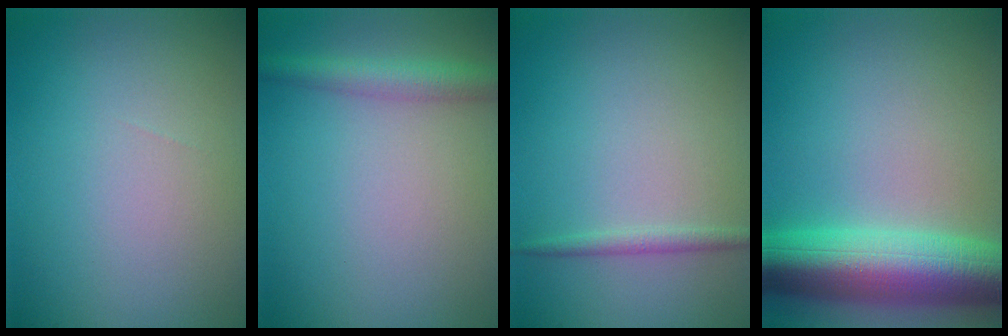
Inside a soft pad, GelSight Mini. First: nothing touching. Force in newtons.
{"total": 2.9, "press": 2.9, "slide": 0.1}
{"total": 1.1, "press": 1.1, "slide": 0.1}
{"total": 9.8, "press": 9.8, "slide": 0.1}